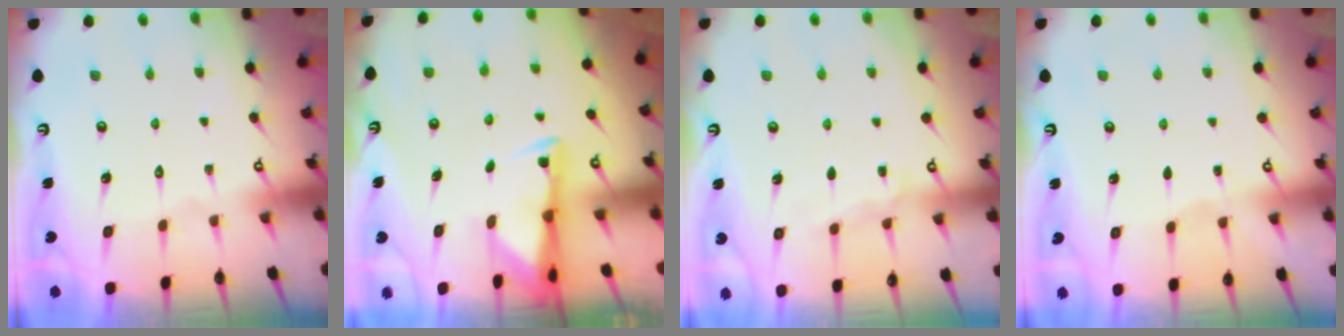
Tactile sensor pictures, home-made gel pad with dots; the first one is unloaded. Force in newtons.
{"total": 2.9, "press": 2.9, "slide": 0.6}
{"total": 4.9, "press": 4.9, "slide": 0.6}
{"total": 1.5, "press": 1.4, "slide": 0.2}